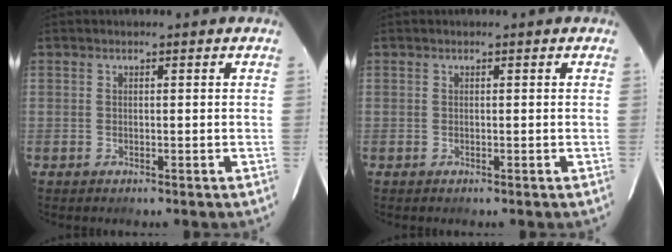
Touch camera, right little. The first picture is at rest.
{"total": 0.0}